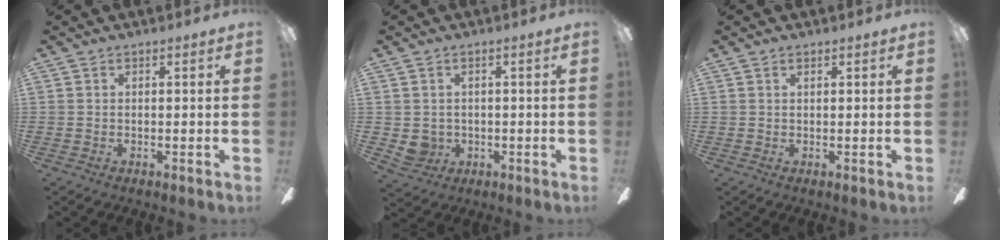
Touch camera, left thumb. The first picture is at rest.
{"total": 3.7, "force": [0.2, 3.5, 1.4], "torque": [-0.045, 0.002, 0.004]}
{"total": 0.9, "force": [0.4, 0.4, 0.6], "torque": [-0.013, 0.002, 0.008]}